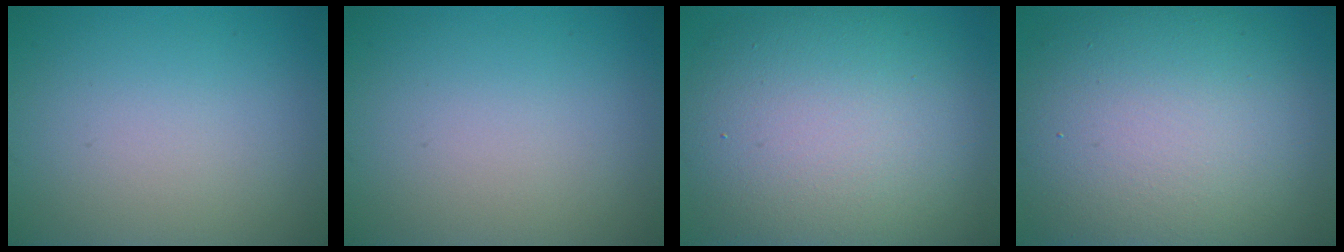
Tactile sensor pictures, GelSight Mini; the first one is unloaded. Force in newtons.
{"total": 0.0}
{"total": 12.9, "press": 12.9, "slide": 0.7}
{"total": 13.7, "press": 13.6, "slide": 1.2}